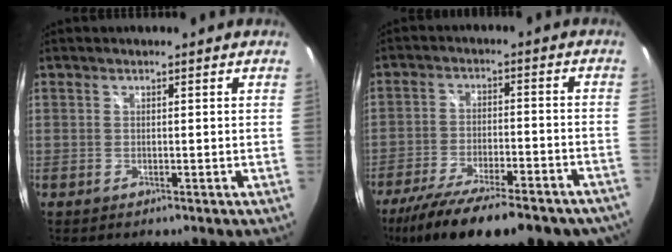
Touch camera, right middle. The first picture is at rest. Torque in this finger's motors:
{"motor_torque": [1.26, -0.88, 0.31, 0.21]}